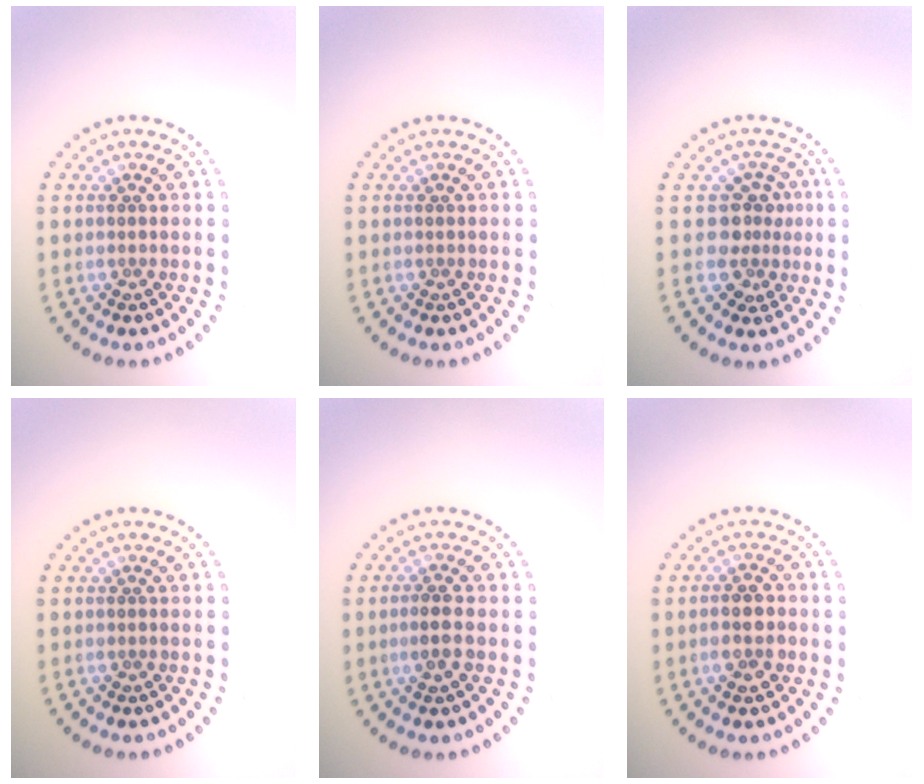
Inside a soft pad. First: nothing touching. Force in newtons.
{"total": 0.0}
{"total": 2.8, "press": 1.9, "slide": 2.0}
{"total": 0.0}
{"total": 1.8, "press": 1.7, "slide": 0.7}
{"total": 2.6, "press": 2.5, "slide": 0.6}